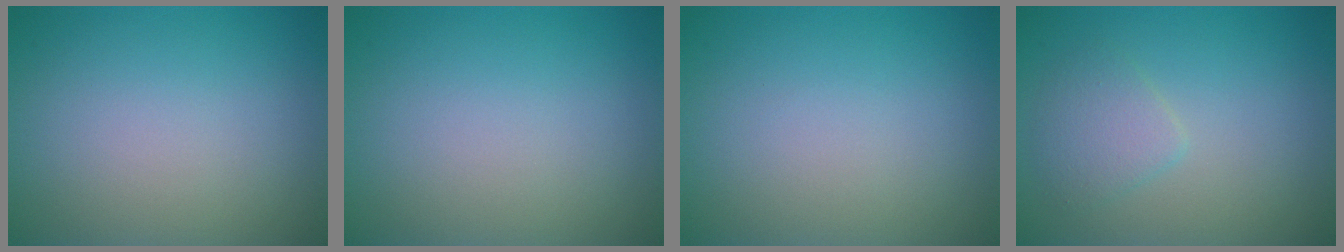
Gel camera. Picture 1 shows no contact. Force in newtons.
{"total": 0.0}
{"total": 0.0}
{"total": 2.1, "press": 2.1, "slide": 0.1}